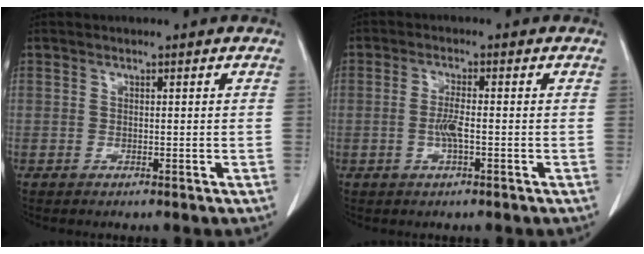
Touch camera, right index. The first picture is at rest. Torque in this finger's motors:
{"motor_torque": [0.66, -0.35, 0.31, 0.08]}